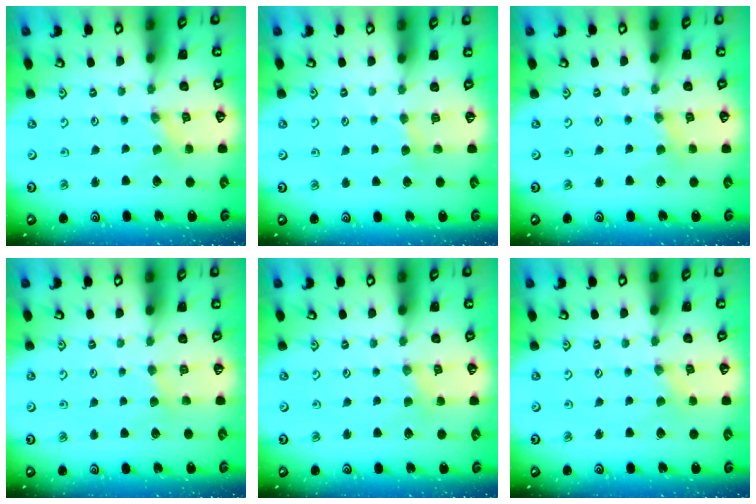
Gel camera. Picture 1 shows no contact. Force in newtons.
{"total": 2.9, "press": 2.9, "slide": 0.4}
{"total": 2.8, "press": 2.8, "slide": 0.4}
{"total": 2.8, "press": 2.8, "slide": 0.3}
{"total": 2.9, "press": 2.9, "slide": 0.4}
{"total": 0.0}